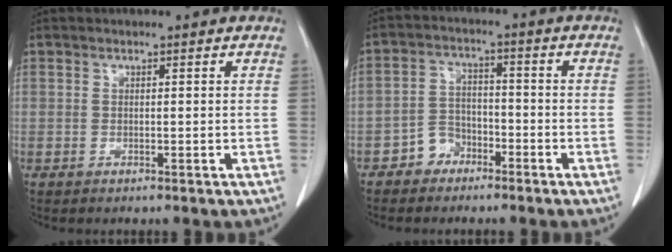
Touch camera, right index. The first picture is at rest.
{"total": 4.5, "force": [-2.9, 3.3, 1.0], "torque": [-0.013, 0.015, -0.055]}